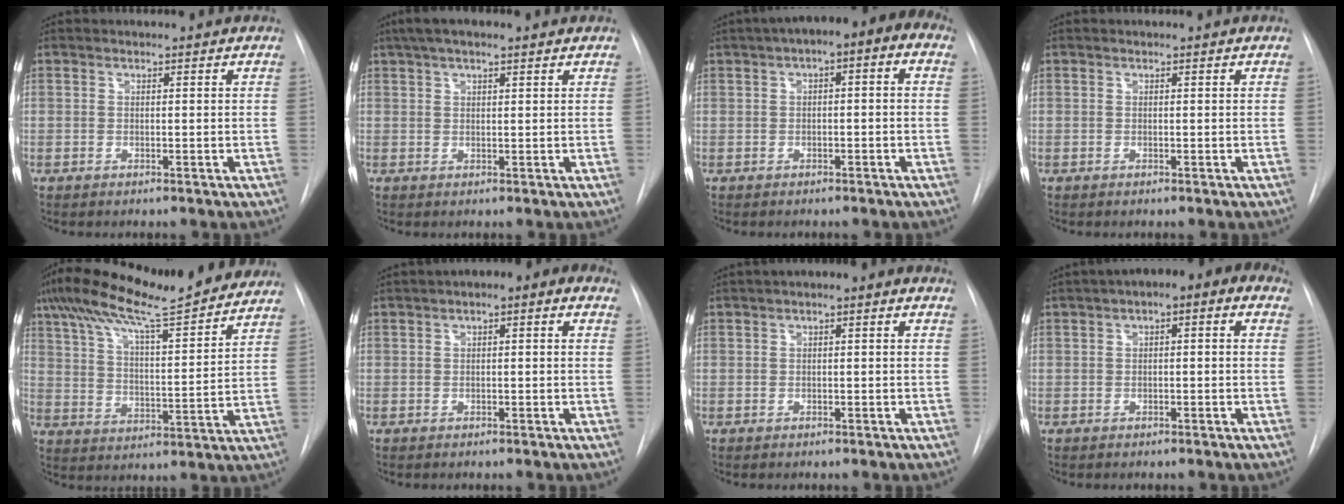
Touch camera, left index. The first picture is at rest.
{"total": 6.0, "force": [4.2, 1.3, 4.1], "torque": [-0.076, 0.035, 0.067]}
{"total": 8.9, "force": [2.9, 3.2, 7.7], "torque": [-0.118, 0.046, 0.035]}
{"total": 0.0}
{"total": 19.9, "force": [16.7, 2.2, 10.7], "torque": [-0.189, 0.028, 0.254]}
{"total": 5.2, "force": [1.5, 2.0, 4.6], "torque": [-0.070, 0.030, 0.015]}
{"total": 2.8, "force": [0.4, 1.2, 2.6], "torque": [-0.042, 0.015, 0.000]}
{"total": 7.9, "force": [2.4, 3.1, 6.8], "torque": [-0.104, 0.040, 0.029]}